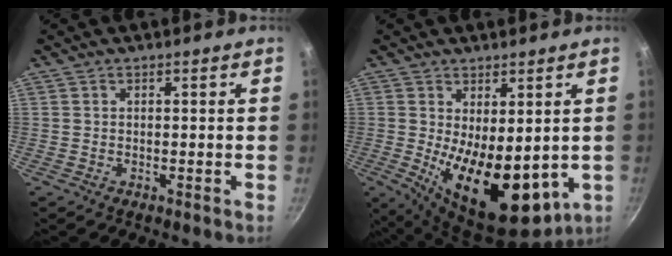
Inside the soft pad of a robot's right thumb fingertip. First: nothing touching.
{"total": 15.9, "force": [-0.9, 8.0, 13.7], "torque": [-0.186, -0.034, 0.009]}